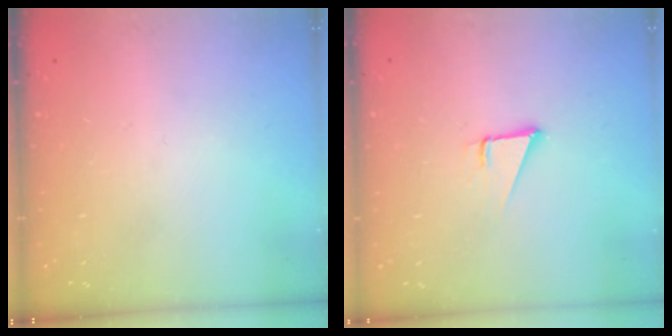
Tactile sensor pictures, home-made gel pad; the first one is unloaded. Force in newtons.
{"total": 3.7, "press": 2.9, "slide": 2.2}